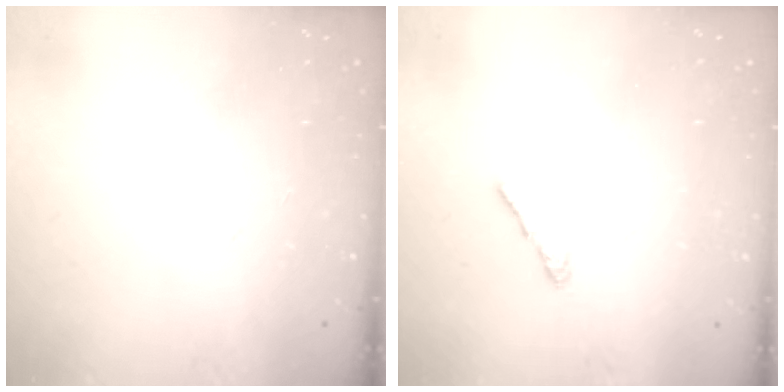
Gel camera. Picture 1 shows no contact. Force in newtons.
{"total": 1.3, "press": 1.2, "slide": 0.6}